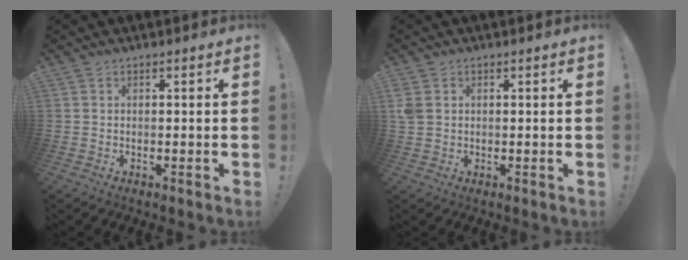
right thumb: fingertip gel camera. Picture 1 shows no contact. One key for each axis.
{"total": 3.5, "fx": 1.1, "fy": 2.6, "fz": 2.0, "tx": -0.042, "ty": -0.001, "tz": 0.019}